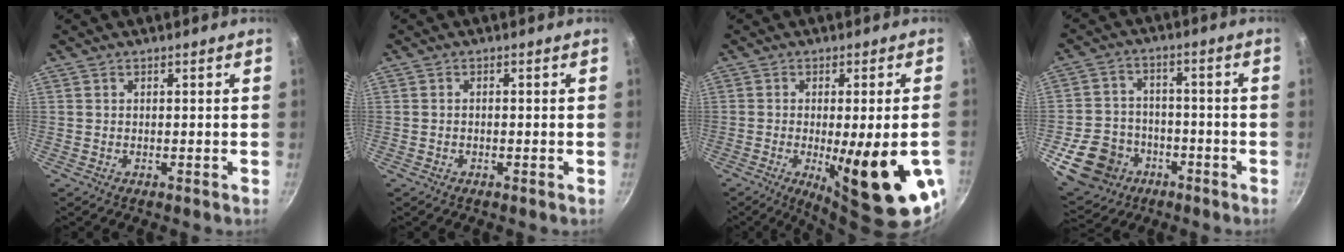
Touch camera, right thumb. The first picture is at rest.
{"total": 0.6, "force": [-0.3, 0.4, 0.4], "torque": [-0.009, 0.005, -0.006]}
{"total": 17.2, "force": [-5.0, 4.0, 16.0], "torque": [-0.195, -0.008, -0.056]}
{"total": 13.7, "force": [-6.0, 10.9, 5.8], "torque": [-0.089, 0.040, -0.092]}